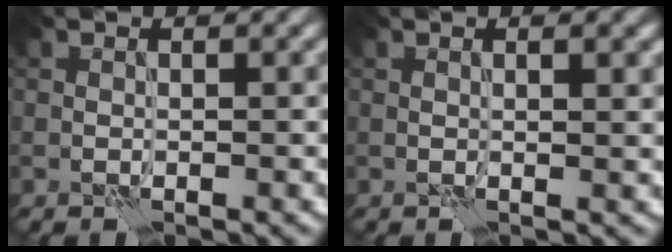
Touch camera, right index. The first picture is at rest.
{"total": 2.0, "force": [0.9, 0.5, 1.7], "torque": [-0.019, -0.001, 0.007]}